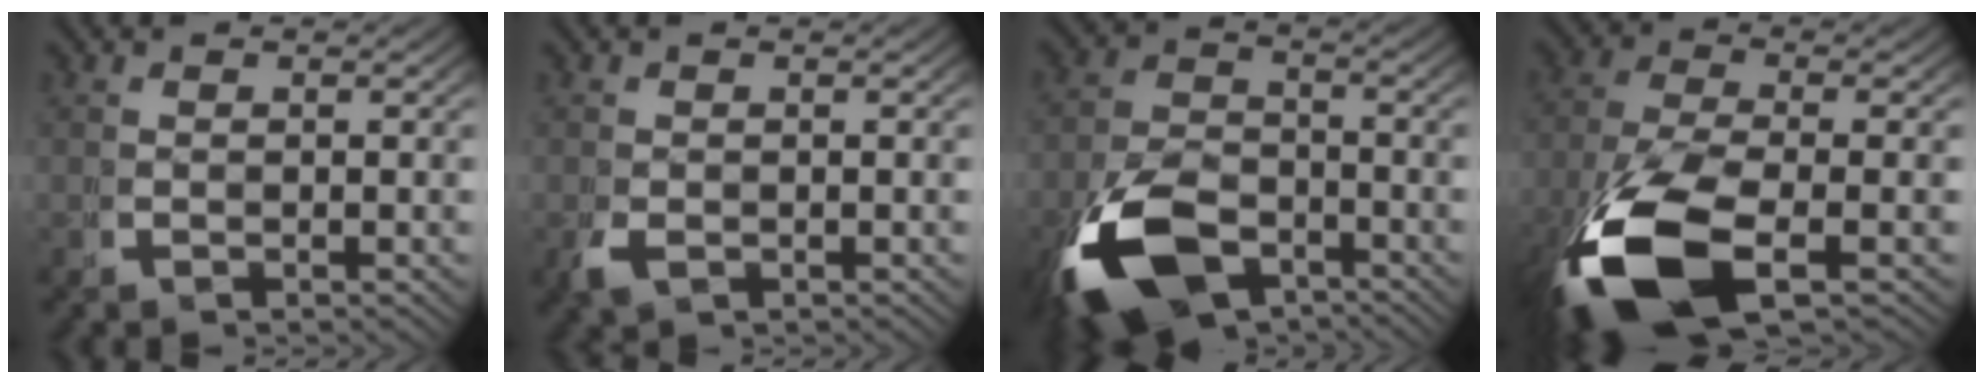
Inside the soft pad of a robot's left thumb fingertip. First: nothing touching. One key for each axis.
{"total": 1.4, "fx": -0.8, "fy": 1.1, "fz": 0.6, "tx": -0.023, "ty": -0.010, "tz": -0.003}
{"total": 10.3, "fx": -5.4, "fy": 6.4, "fz": 6.0, "tx": -0.127, "ty": -0.045, "tz": -0.070}
{"total": 11.2, "fx": -3.7, "fy": 5.6, "fz": 9.0, "tx": -0.210, "ty": -0.038, "tz": -0.041}